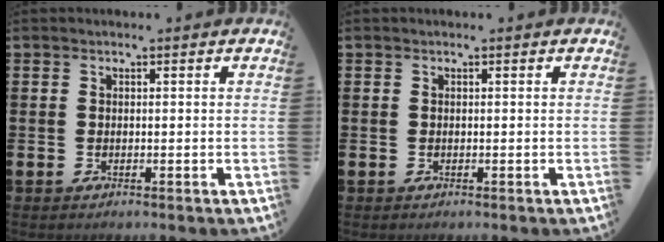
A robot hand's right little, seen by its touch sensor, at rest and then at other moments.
{"total": 0.0}